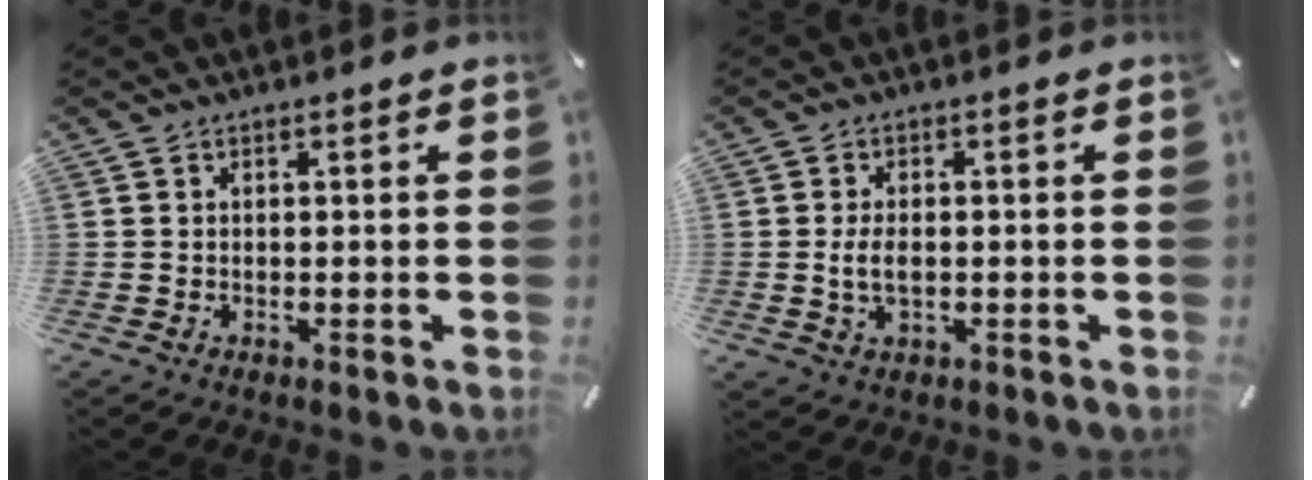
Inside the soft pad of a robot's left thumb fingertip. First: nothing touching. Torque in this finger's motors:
{"motor_torque": [0.26, 1.57, 0.31, 0.14, 0.16]}